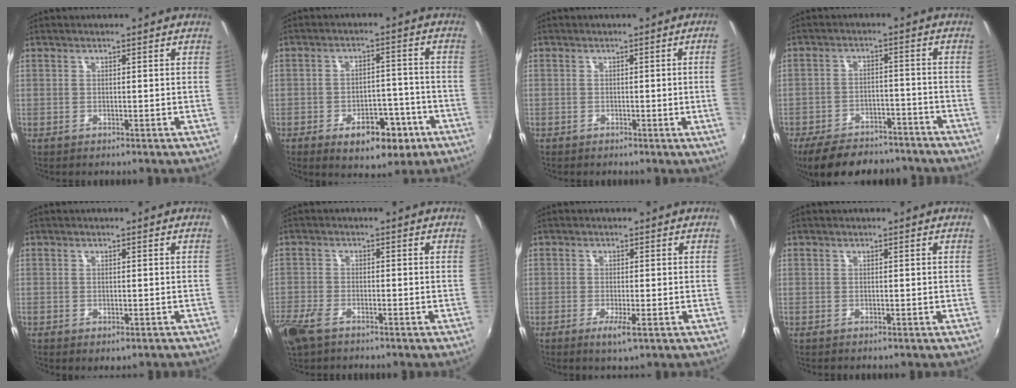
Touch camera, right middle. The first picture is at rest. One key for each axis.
{"total": 10.2, "fx": -5.5, "fy": 5.5, "fz": 6.6, "tx": -0.108, "ty": 0.010, "tz": -0.063}
{"total": 3.1, "fx": -0.1, "fy": -1.6, "fz": 2.6, "tx": -0.046, "ty": -0.010, "tz": 0.006}
{"total": 16.9, "fx": -13.8, "fy": 6.3, "fz": 7.5, "tx": -0.161, "ty": -0.009, "tz": -0.194}
{"total": 1.5, "fx": -0.7, "fy": 0.8, "fz": 1.1, "tx": -0.019, "ty": -0.008, "tz": -0.008}
{"total": 7.1, "fx": -4.6, "fy": 3.2, "fz": 4.4, "tx": -0.119, "ty": -0.019, "tz": -0.093}
{"total": 3.1, "fx": -1.4, "fy": 0.4, "fz": 2.7, "tx": -0.058, "ty": -0.010, "tz": -0.027}
{"total": 0.0}